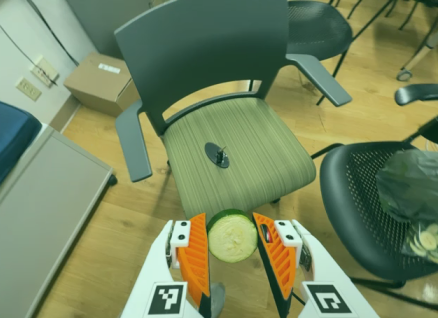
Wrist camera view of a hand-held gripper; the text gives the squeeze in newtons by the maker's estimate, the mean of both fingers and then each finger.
{"total": 8.9, "left": 9.1, "right": 8.7}